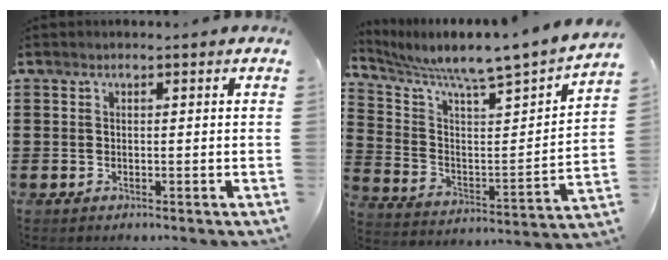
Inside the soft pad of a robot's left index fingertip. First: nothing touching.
{"total": 4.5, "force": [4.0, -0.4, 1.9], "torque": [-0.061, -0.053, 0.055]}